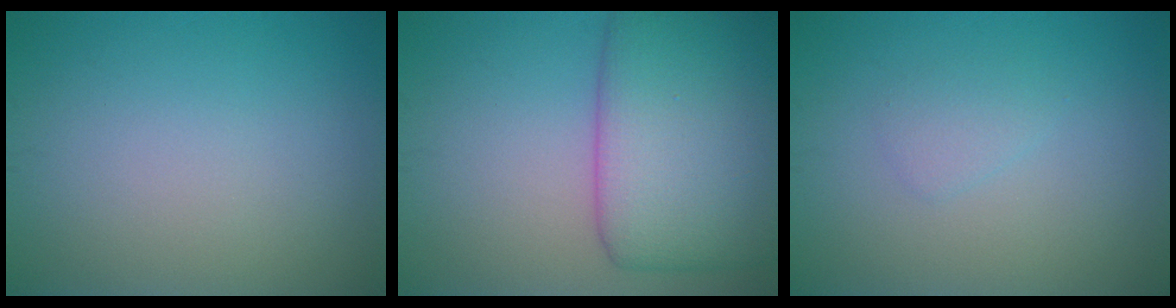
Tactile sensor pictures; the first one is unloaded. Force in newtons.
{"total": 9.2, "press": 9.2, "slide": 0.1}
{"total": 1.1, "press": 1.1, "slide": 0.1}